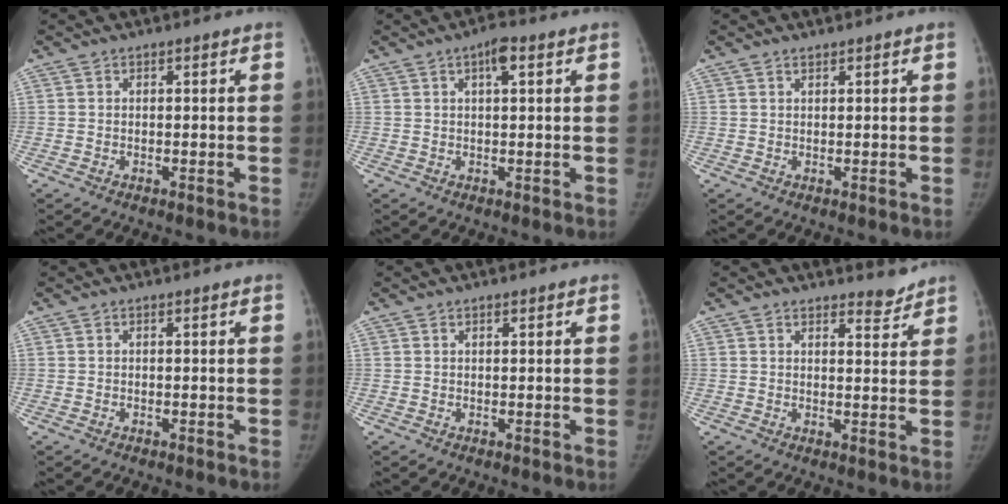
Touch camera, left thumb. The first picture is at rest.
{"total": 3.6, "force": [1.7, 1.2, 2.9], "torque": [-0.043, 0.002, 0.025]}
{"total": 0.8, "force": [0.7, 0.3, 0.2], "torque": [0.000, -0.005, 0.013]}
{"total": 0.0}
{"total": 0.6, "force": [0.4, 0.2, 0.3], "torque": [-0.005, -0.002, 0.008]}
{"total": 3.2, "force": [3.0, 1.0, 0.5], "torque": [0.011, -0.027, 0.040]}